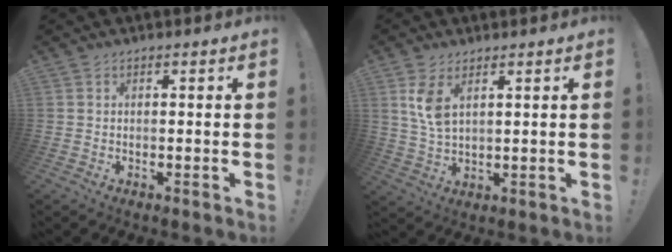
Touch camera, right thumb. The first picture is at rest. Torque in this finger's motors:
{"motor_torque": [0.07, 0.07, 0.41, -0.06, 0.22]}